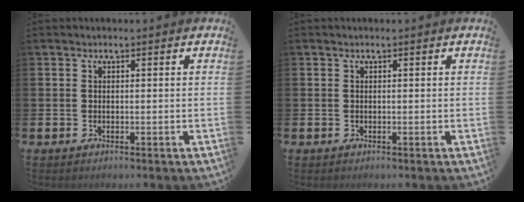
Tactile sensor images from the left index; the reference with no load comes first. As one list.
[{"total": 0.0}]